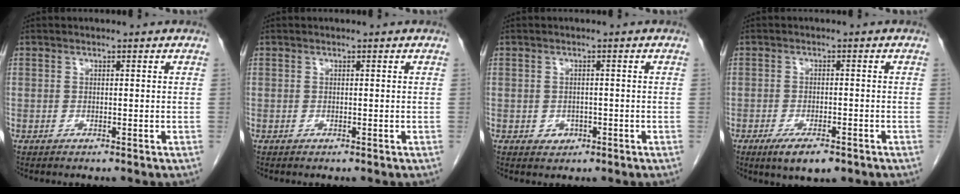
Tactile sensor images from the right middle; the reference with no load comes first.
{"total": 0.0}
{"total": 1.7, "force": [-0.6, 1.5, 0.6], "torque": [-0.008, 0.005, -0.001]}
{"total": 5.3, "force": [-3.3, 1.5, 3.9], "torque": [-0.065, -0.008, -0.045]}